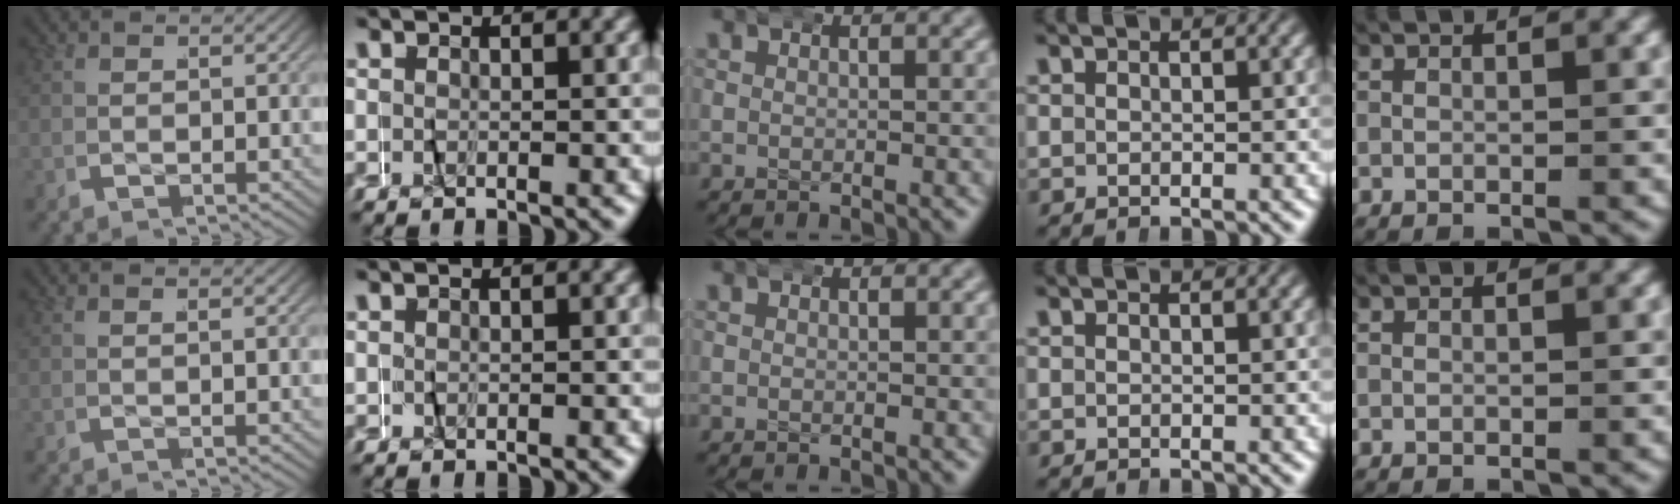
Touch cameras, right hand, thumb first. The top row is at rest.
{"thumb": {"total": 0.8, "force": [0.4, -0.7, 0.0], "torque": [0.000, 0.007, 0.007]}, "index": {"total": 0.6, "force": [0.1, -0.5, -0.4], "torque": [0.008, 0.005, -0.001]}}